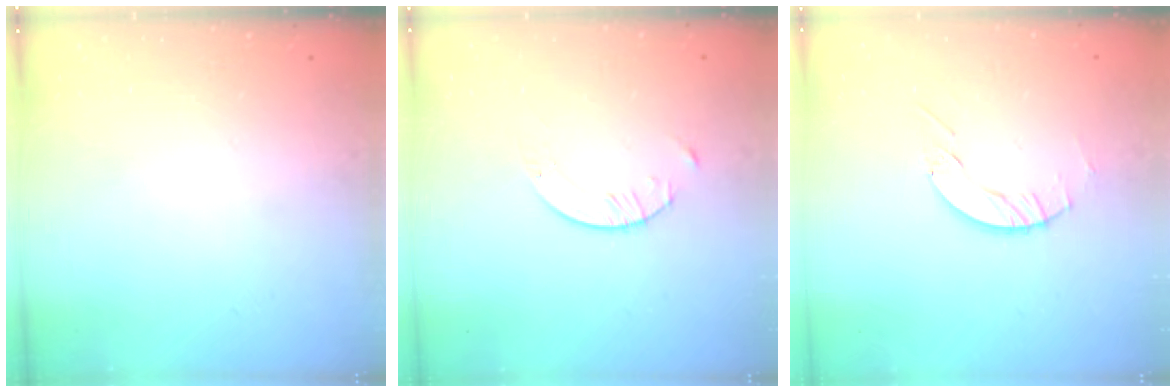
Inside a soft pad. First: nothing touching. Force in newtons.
{"total": 1.7, "press": 1.7, "slide": 0.2}
{"total": 5.5, "press": 5.5, "slide": 0.2}